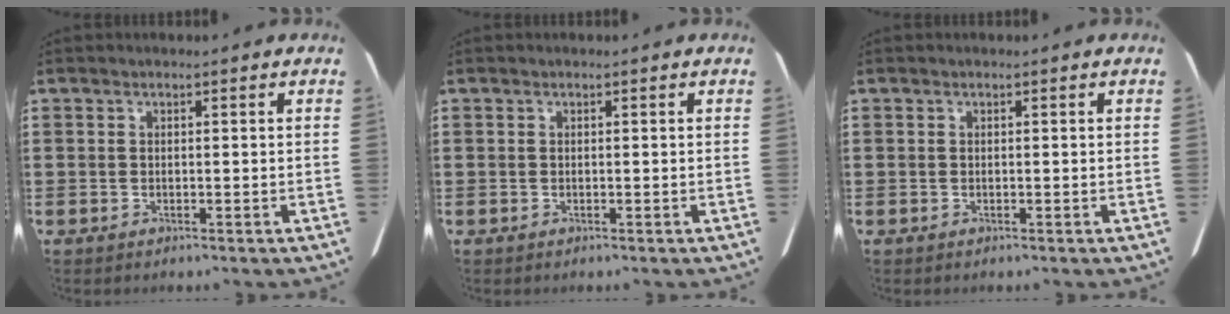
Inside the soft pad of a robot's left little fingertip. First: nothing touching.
{"total": 0.0}
{"total": 0.0}